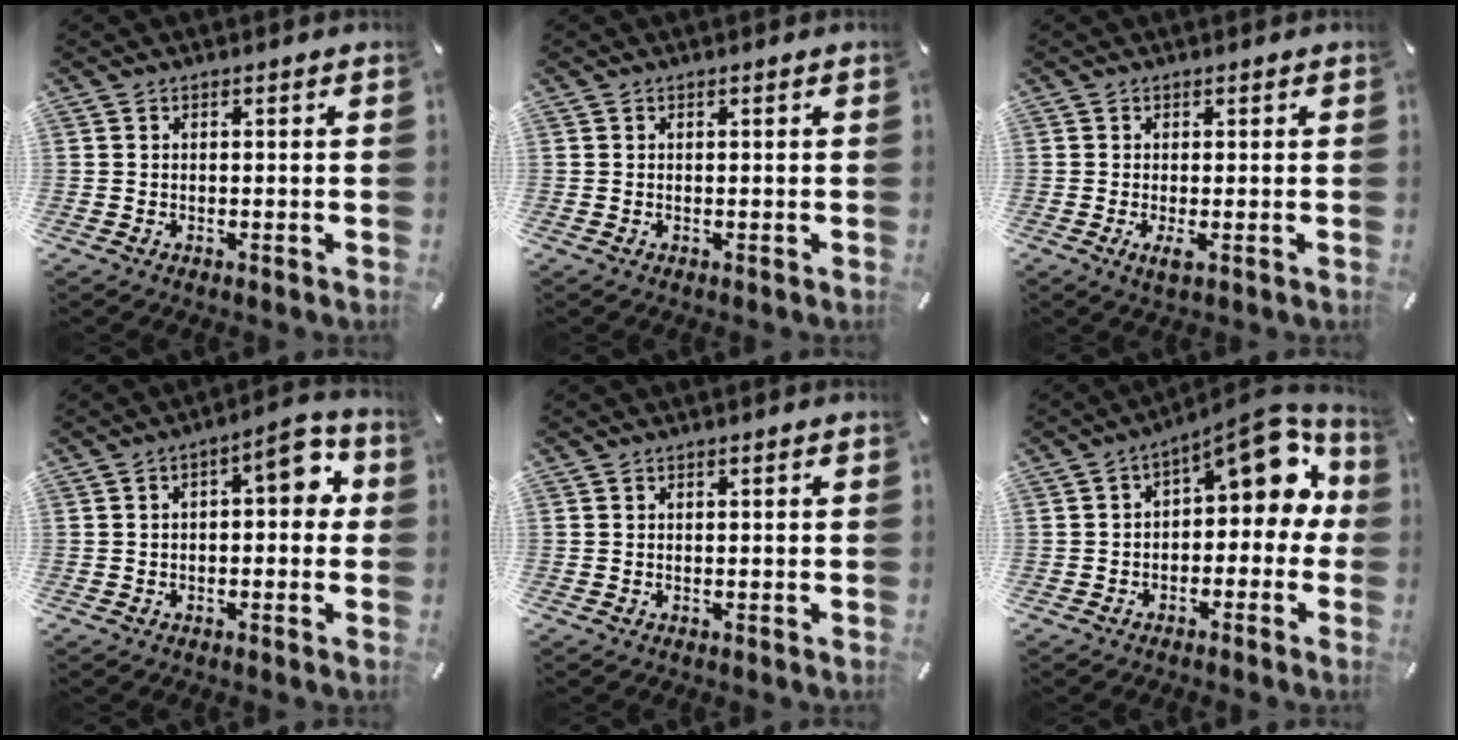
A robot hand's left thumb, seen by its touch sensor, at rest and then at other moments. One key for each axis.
{"total": 0.0}
{"total": 2.7, "fx": -0.5, "fy": 0.5, "fz": 2.6, "tx": -0.041, "ty": -0.011, "tz": -0.010}
{"total": 7.2, "fx": 1.3, "fy": 3.4, "fz": 6.2, "tx": -0.079, "ty": -0.005, "tz": 0.013}
{"total": 0.0}
{"total": 10.5, "fx": 4.6, "fy": 5.2, "fz": 7.8, "tx": -0.101, "ty": -0.039, "tz": 0.077}